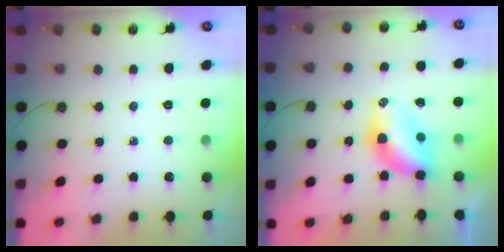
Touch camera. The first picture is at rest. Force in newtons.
{"total": 6.5, "press": 6.5, "slide": 0.5}